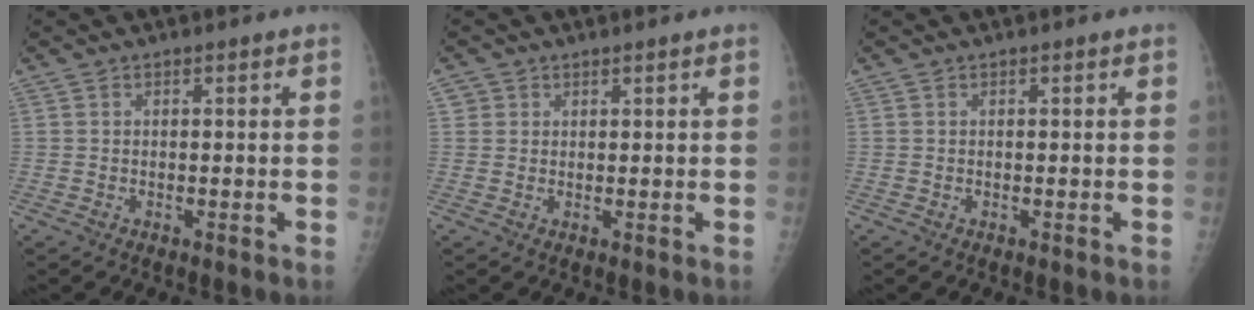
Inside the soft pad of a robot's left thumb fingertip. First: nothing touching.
{"total": 1.3, "force": [0.8, 1.0, -0.1], "torque": [0.016, -0.001, 0.010]}
{"total": 0.0}